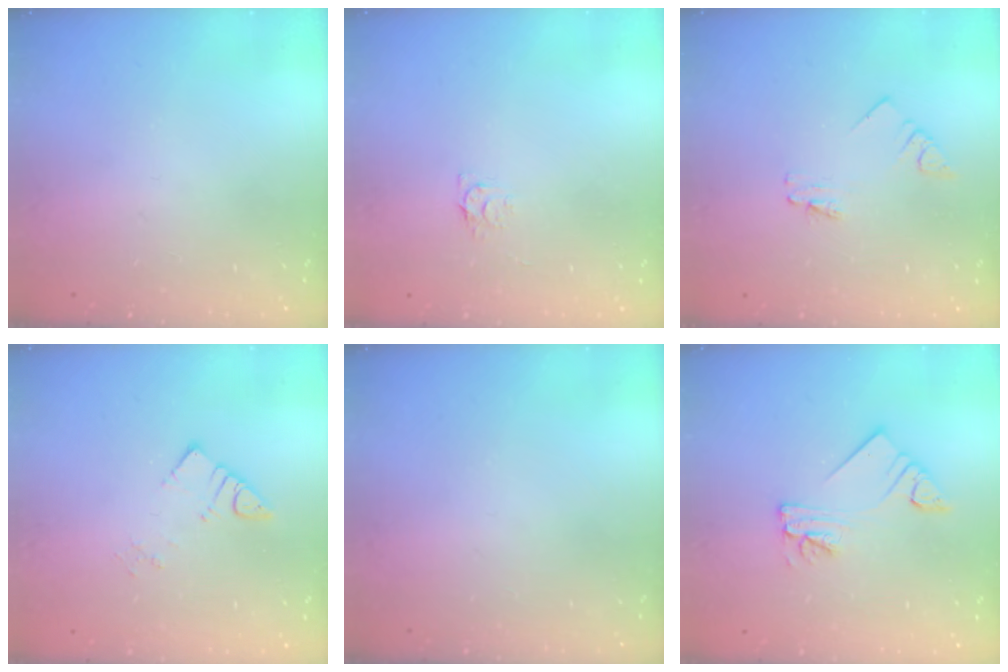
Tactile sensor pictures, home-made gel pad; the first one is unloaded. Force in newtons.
{"total": 3.7, "press": 3.6, "slide": 0.4}
{"total": 1.1, "press": 1.1, "slide": 0.0}
{"total": 5.1, "press": 5.1, "slide": 0.4}
{"total": 0.0}
{"total": 5.4, "press": 5.4, "slide": 0.6}